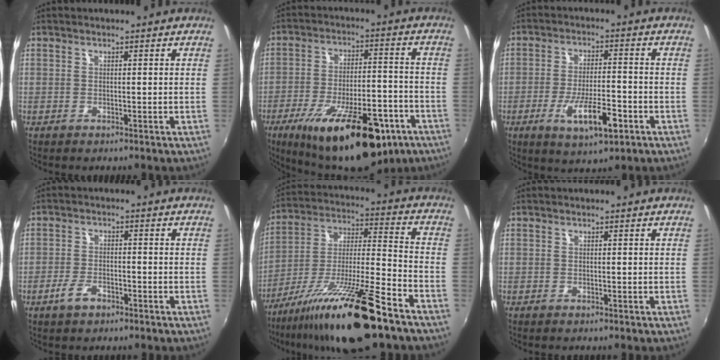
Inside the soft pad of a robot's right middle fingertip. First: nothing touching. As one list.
[{"total": 23.3, "force": [-13.7, 8.6, 16.8], "torque": [-0.279, -0.030, -0.196]}, {"total": 9.9, "force": [-4.4, 2.8, 8.5], "torque": [-0.162, -0.016, -0.070]}, {"total": 4.0, "force": [-2.6, 1.8, 2.5], "torque": [-0.060, -0.002, -0.047]}, {"total": 21.0, "force": [-14.3, 2.7, 15.1], "torque": [-0.269, -0.025, -0.247]}, {"total": 0.0}]